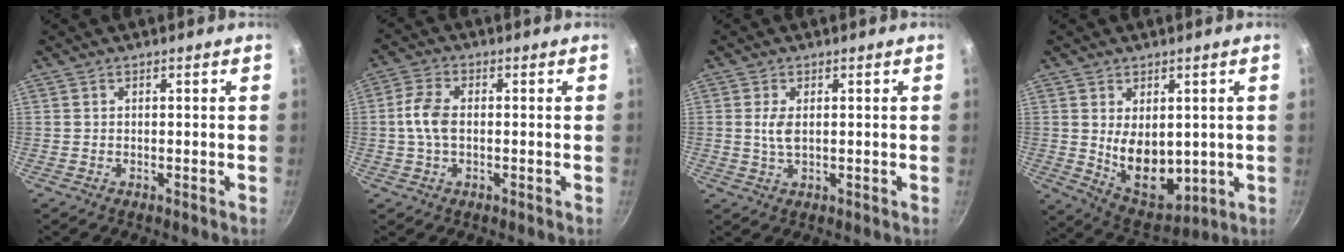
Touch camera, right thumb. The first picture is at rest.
{"total": 9.6, "force": [0.0, 6.1, 7.4], "torque": [-0.145, 0.019, -0.009]}
{"total": 3.1, "force": [0.5, 1.5, 2.6], "torque": [-0.051, -0.004, 0.011]}
{"total": 11.6, "force": [0.8, 7.3, 8.9], "torque": [-0.113, -0.031, 0.040]}